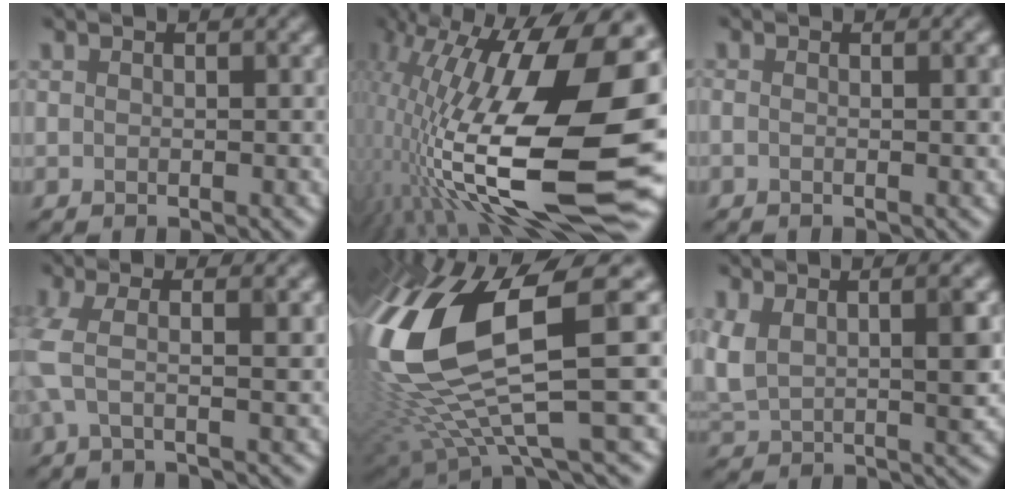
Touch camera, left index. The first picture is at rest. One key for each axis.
{"total": 19.2, "fx": 0.9, "fy": 8.6, "fz": 17.2, "tx": -0.335, "ty": -0.015, "tz": 0.015}
{"total": 1.1, "fx": -0.2, "fy": 0.3, "fz": 1.1, "tx": -0.017, "ty": -0.004, "tz": -0.010}
{"total": 4.0, "fx": 0.1, "fy": 1.0, "fz": 3.9, "tx": -0.075, "ty": 0.002, "tz": -0.007}
{"total": 15.7, "fx": 2.4, "fy": 5.4, "fz": 14.6, "tx": -0.325, "ty": -0.027, "tz": 0.068}
{"total": 6.0, "fx": 2.3, "fy": 2.2, "fz": 5.1, "tx": -0.099, "ty": -0.001, "tz": 0.047}